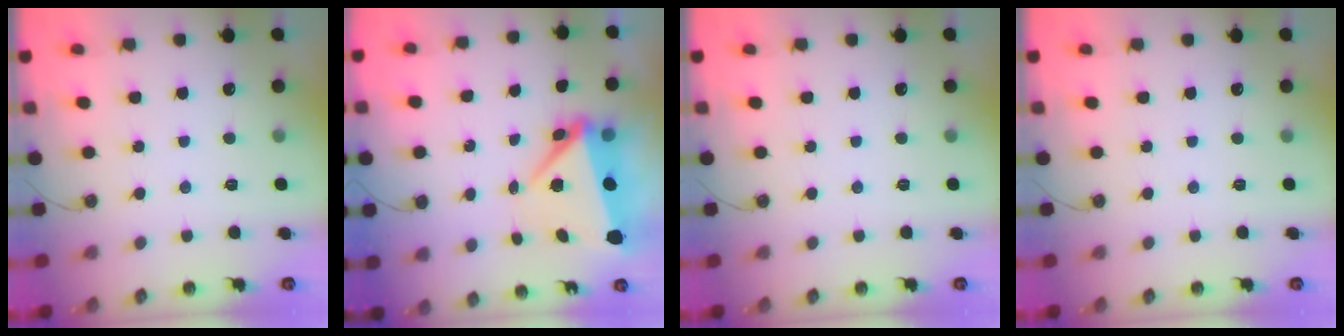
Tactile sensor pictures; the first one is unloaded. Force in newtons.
{"total": 8.0, "press": 7.9, "slide": 1.1}
{"total": 0.0}
{"total": 0.0}